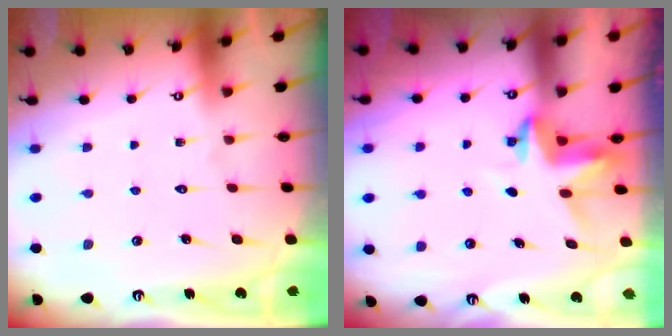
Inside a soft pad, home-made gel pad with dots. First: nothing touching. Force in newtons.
{"total": 3.8, "press": 3.8, "slide": 0.4}